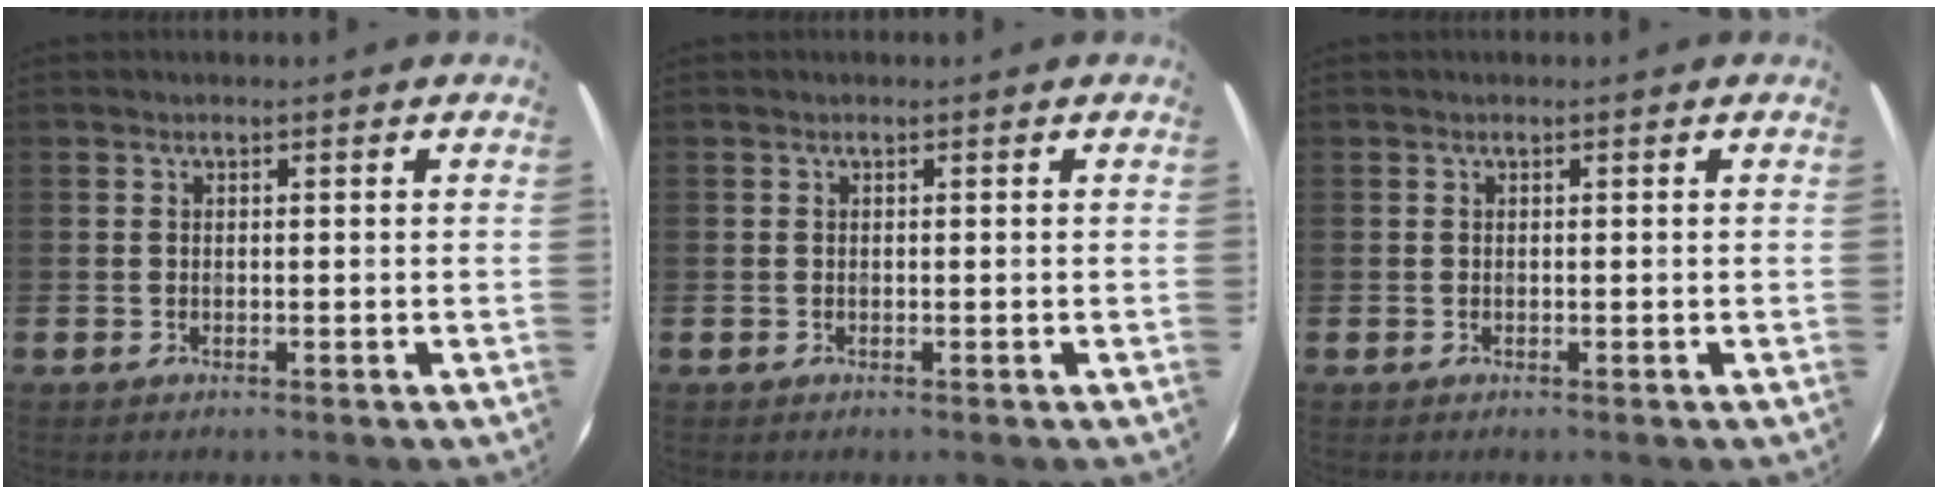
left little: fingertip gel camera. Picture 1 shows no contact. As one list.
[{"total": 0.0}, {"total": 0.0}]